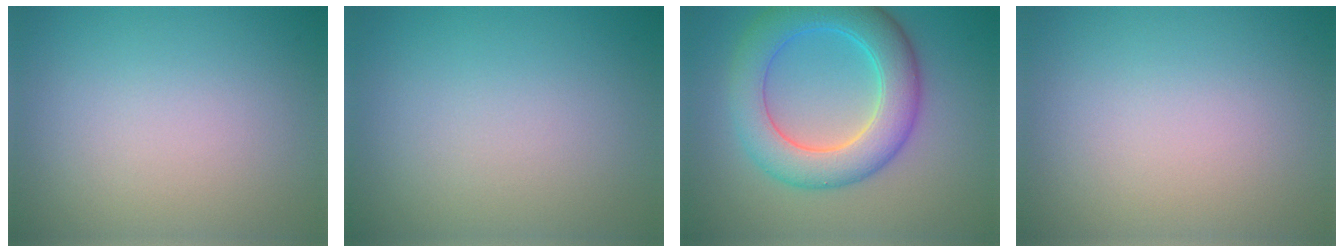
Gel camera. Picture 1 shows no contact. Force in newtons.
{"total": 0.0}
{"total": 7.1, "press": 7.1, "slide": 0.1}
{"total": 0.0}